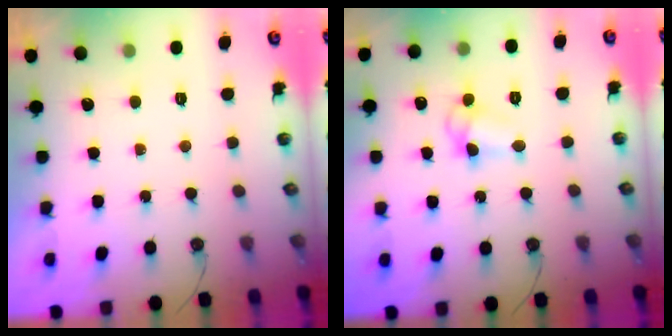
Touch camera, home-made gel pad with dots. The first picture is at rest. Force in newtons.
{"total": 7.2, "press": 7.2, "slide": 0.6}